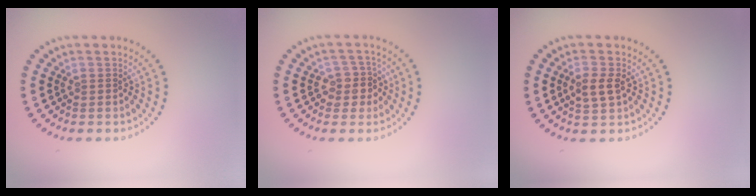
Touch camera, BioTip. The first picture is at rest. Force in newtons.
{"total": 2.5, "press": 2.2, "slide": 1.0}
{"total": 2.4, "press": 2.4, "slide": 0.2}